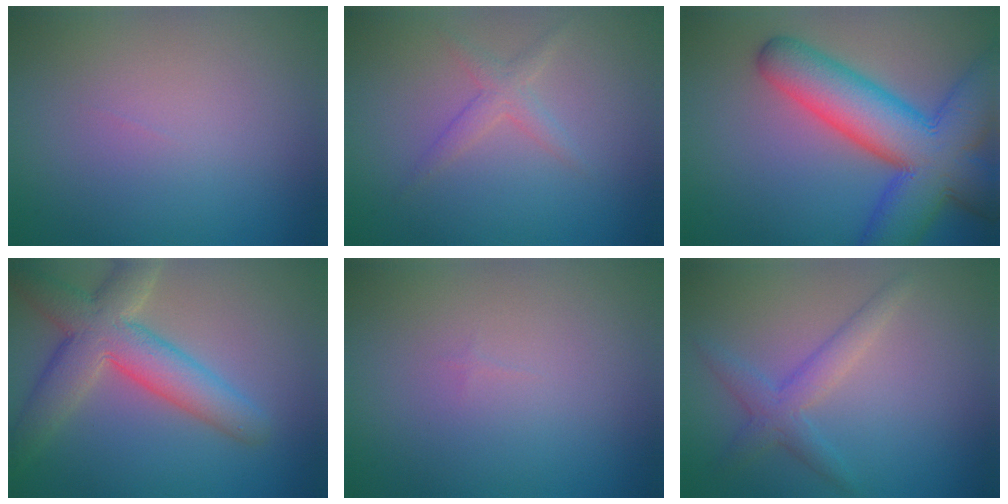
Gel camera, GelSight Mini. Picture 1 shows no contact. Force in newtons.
{"total": 1.7, "press": 1.7, "slide": 0.1}
{"total": 12.1, "press": 12.1, "slide": 0.4}
{"total": 7.0, "press": 7.0, "slide": 0.4}
{"total": 0.0}
{"total": 2.6, "press": 2.6, "slide": 0.1}